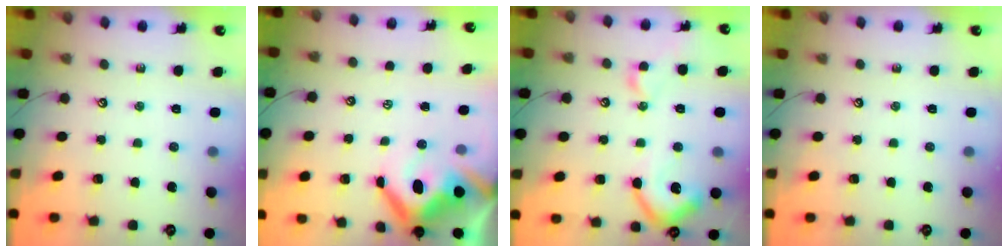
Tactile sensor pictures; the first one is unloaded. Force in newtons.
{"total": 11.7, "press": 11.5, "slide": 2.1}
{"total": 9.8, "press": 9.6, "slide": 1.5}
{"total": 0.0}